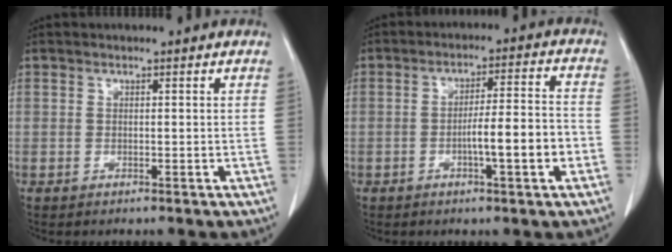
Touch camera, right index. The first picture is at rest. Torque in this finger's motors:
{"motor_torque": [1.05, -0.45, 0.57, 0.10]}